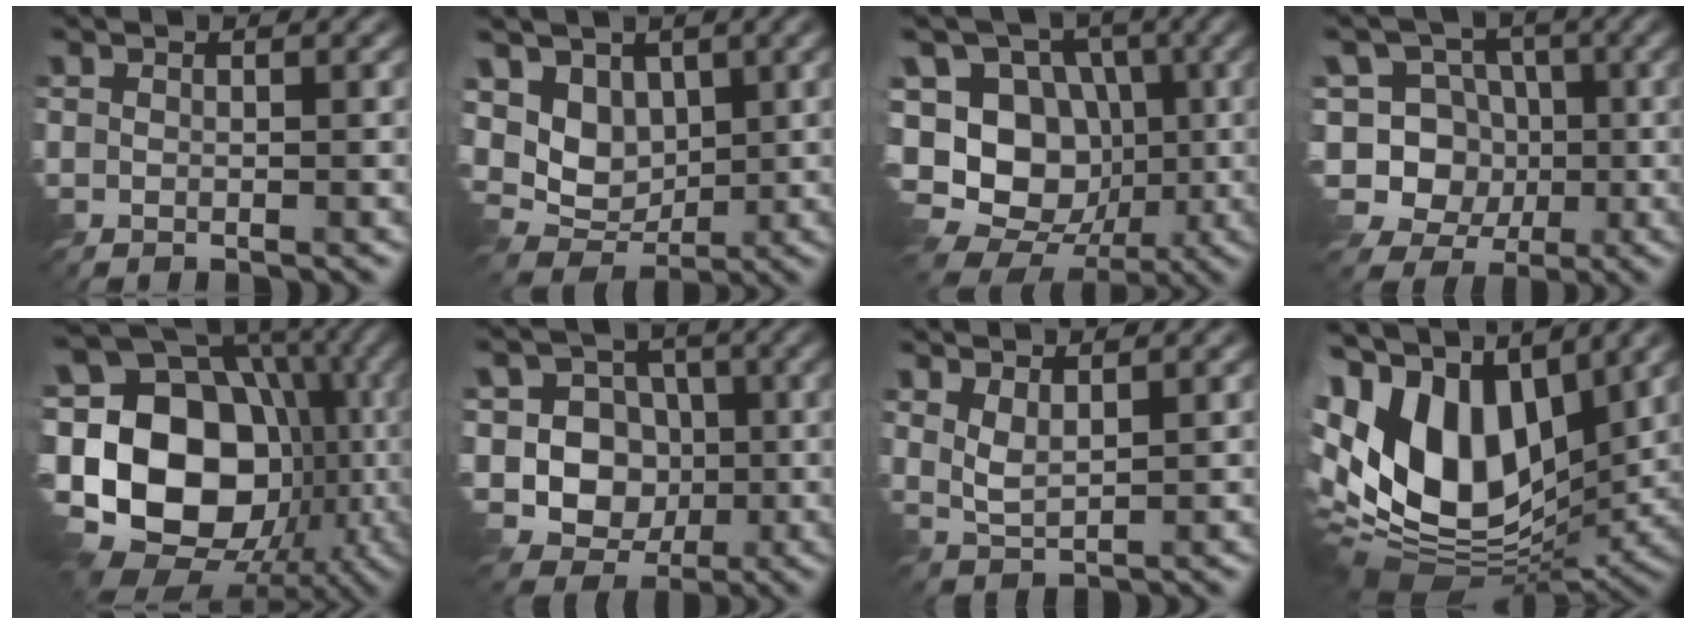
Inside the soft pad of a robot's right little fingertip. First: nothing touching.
{"total": 5.6, "force": [1.2, 4.4, 3.2], "torque": [-0.065, -0.009, 0.011]}
{"total": 14.6, "force": [-2.1, 12.7, 6.9], "torque": [-0.169, 0.037, -0.060]}
{"total": 9.8, "force": [-0.8, 9.1, 3.7], "torque": [-0.101, 0.054, -0.061]}
{"total": 21.4, "force": [-4.1, 15.8, 13.9], "torque": [-0.249, 0.031, -0.093]}
{"total": 9.2, "force": [-0.7, 8.5, 3.3], "torque": [-0.076, 0.030, -0.037]}
{"total": 2.0, "force": [1.0, 0.7, 1.6], "torque": [-0.037, -0.004, 0.023]}
{"total": 16.0, "force": [2.4, 10.0, 12.3], "torque": [-0.283, 0.014, 0.030]}